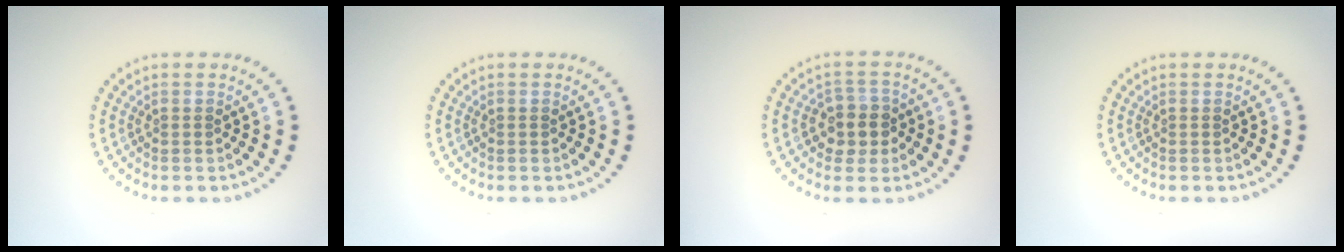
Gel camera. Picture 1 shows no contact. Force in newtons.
{"total": 0.0}
{"total": 2.8, "press": 2.6, "slide": 1.0}
{"total": 0.0}